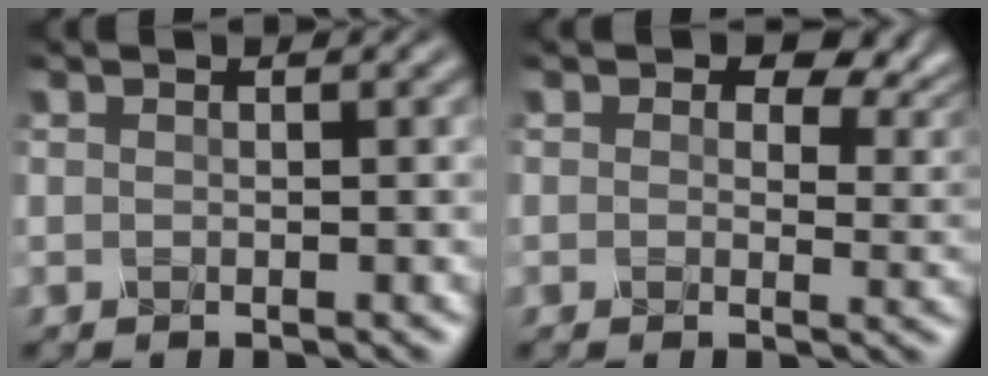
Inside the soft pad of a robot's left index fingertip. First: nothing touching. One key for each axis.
{"total": 6.7, "fx": 3.2, "fy": 4.0, "fz": 4.3, "tx": -0.055, "ty": -0.005, "tz": 0.037}